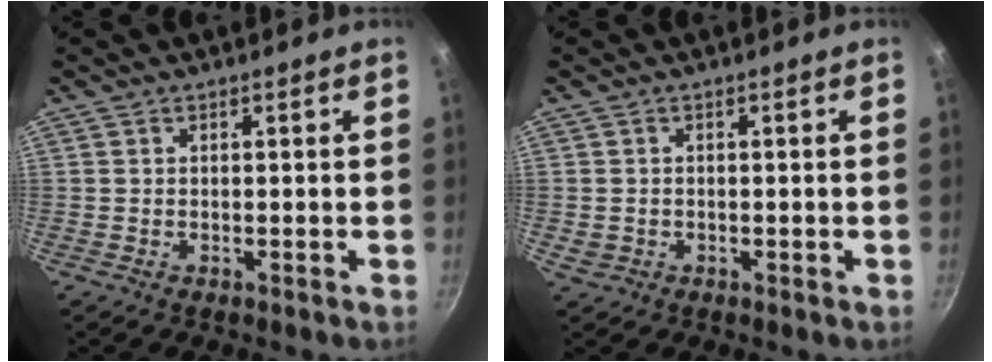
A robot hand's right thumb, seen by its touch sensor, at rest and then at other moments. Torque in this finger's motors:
{"motor_torque": [1.32, 1.50, -0.12, -0.03, 0.11]}